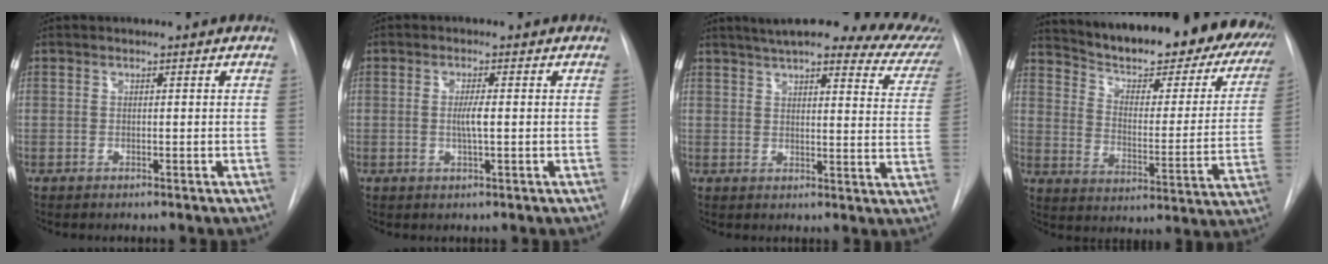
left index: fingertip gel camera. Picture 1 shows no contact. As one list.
[{"total": 2.3, "force": [0.0, 0.0, 2.3], "torque": [-0.047, -0.002, -0.001]}, {"total": 23.0, "force": [19.9, 4.1, 10.7], "torque": [-0.138, -0.027, 0.221]}, {"total": 30.8, "force": [26.2, 8.1, 14.1], "torque": [-0.216, -0.060, 0.327]}]